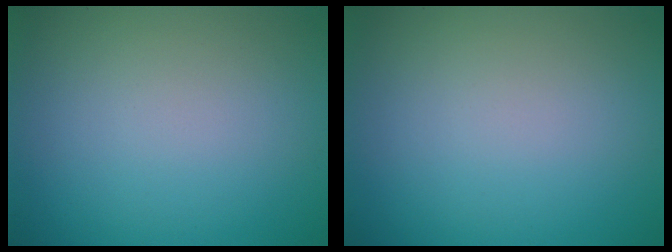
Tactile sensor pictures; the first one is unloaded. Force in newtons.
{"total": 0.0}